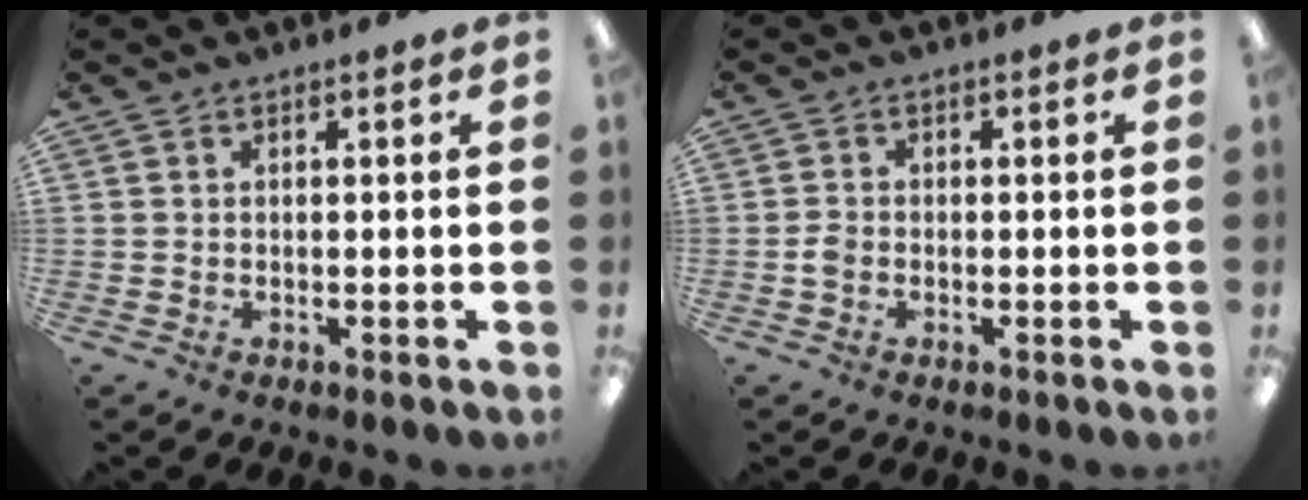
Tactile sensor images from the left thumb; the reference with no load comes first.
{"total": 2.1, "force": [-0.5, 1.6, 1.3], "torque": [-0.023, 0.004, -0.010]}